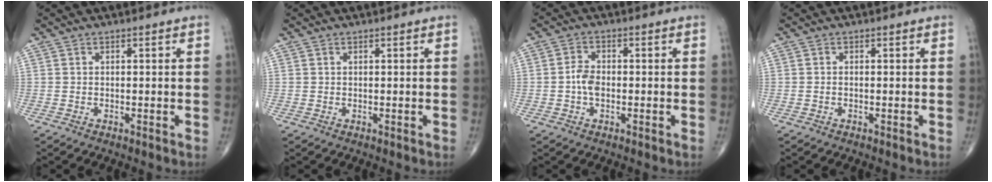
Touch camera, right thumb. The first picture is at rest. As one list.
[{"total": 0.0}, {"total": 3.5, "force": [-0.6, 2.2, 2.7], "torque": [-0.051, 0.010, -0.017]}, {"total": 0.0}]